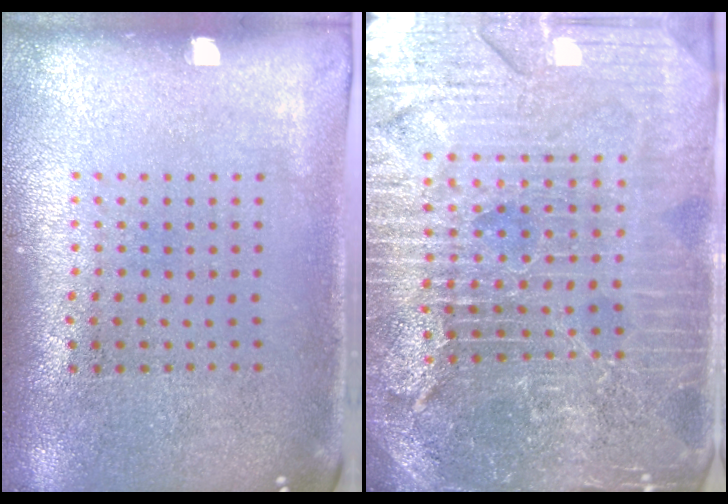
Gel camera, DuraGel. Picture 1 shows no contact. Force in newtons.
{"total": 5.5, "press": 4.9, "slide": 2.4}